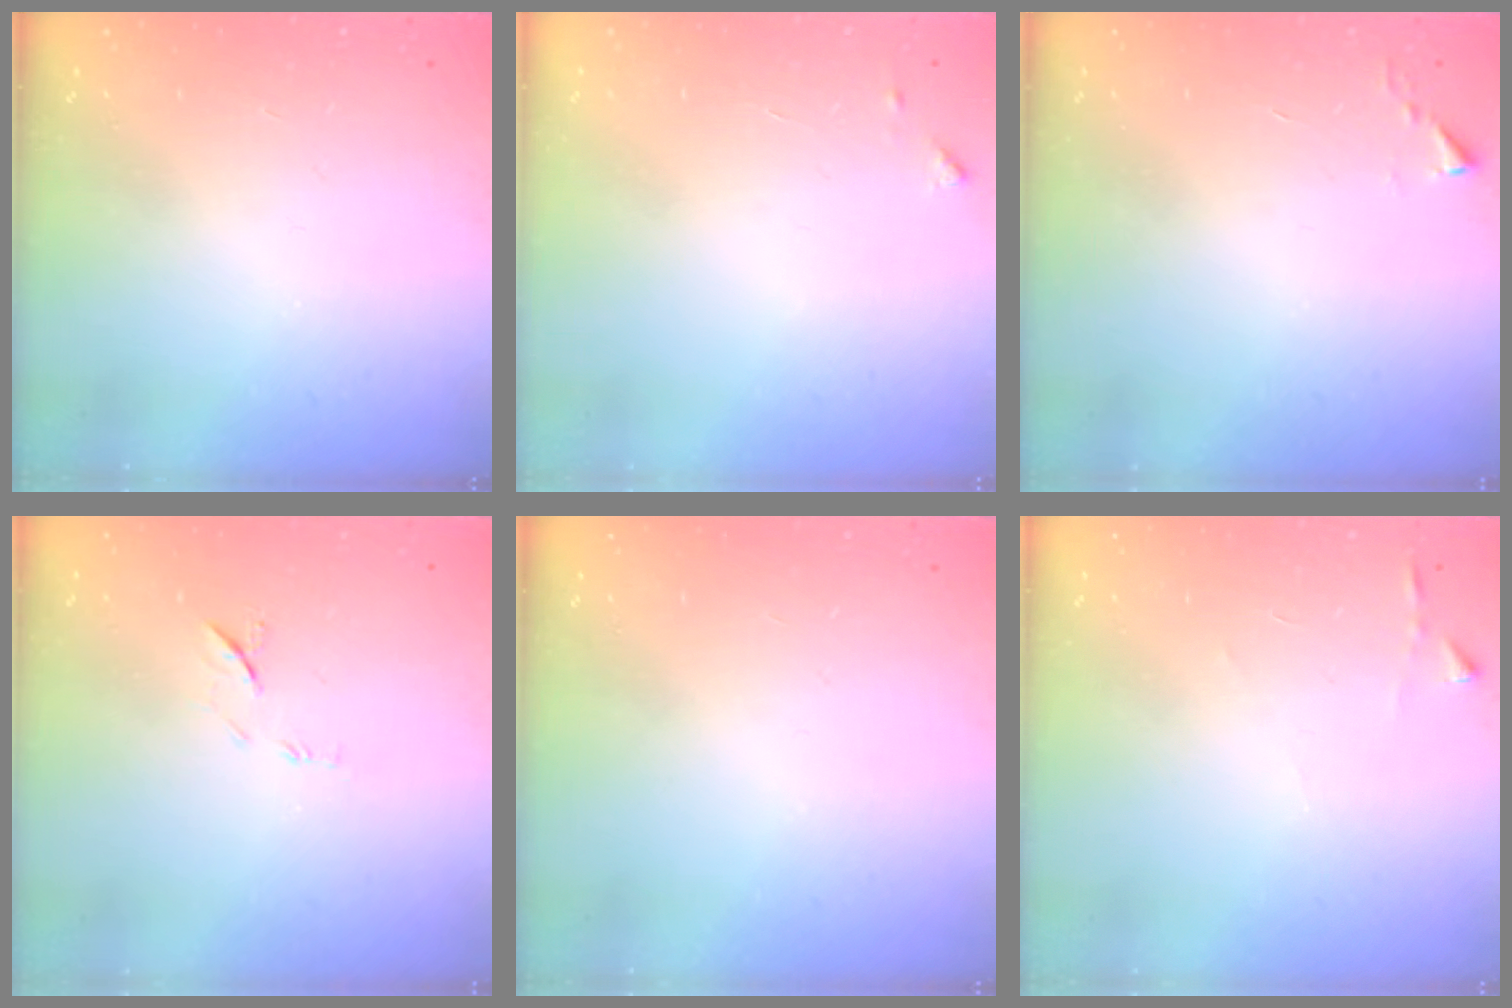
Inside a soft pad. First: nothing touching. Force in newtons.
{"total": 4.5, "press": 4.4, "slide": 0.5}
{"total": 1.1, "press": 1.1, "slide": 0.1}
{"total": 6.8, "press": 6.7, "slide": 0.8}
{"total": 0.0}
{"total": 2.9, "press": 2.9, "slide": 0.3}